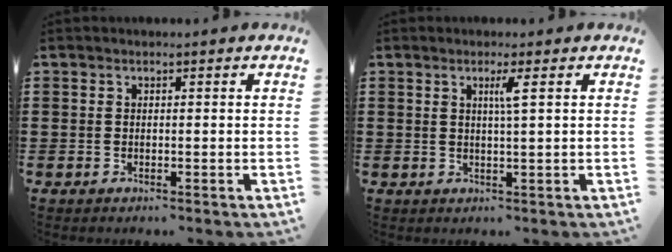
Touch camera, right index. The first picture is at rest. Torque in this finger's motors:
{"motor_torque": [0.36, -0.21, 0.04, 0.07]}